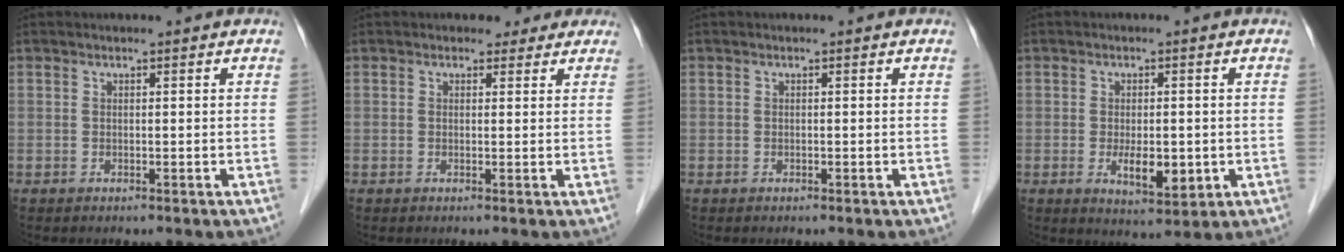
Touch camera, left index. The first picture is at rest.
{"total": 2.4, "force": [1.8, 1.5, 0.2], "torque": [0.005, 0.003, 0.015]}
{"total": 0.0}
{"total": 5.7, "force": [-1.2, 2.2, 5.1], "torque": [-0.087, -0.010, -0.010]}